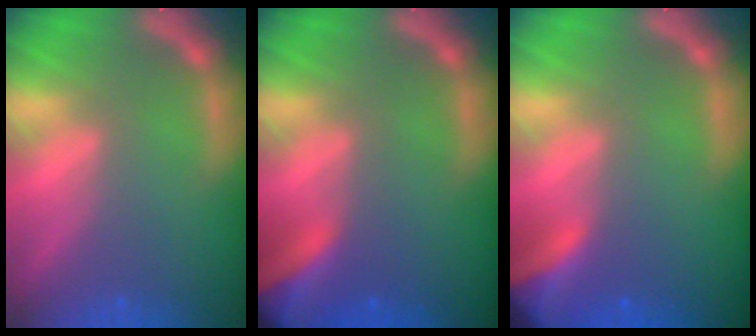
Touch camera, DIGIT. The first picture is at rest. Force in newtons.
{"total": 9.0}
{"total": 7.4}